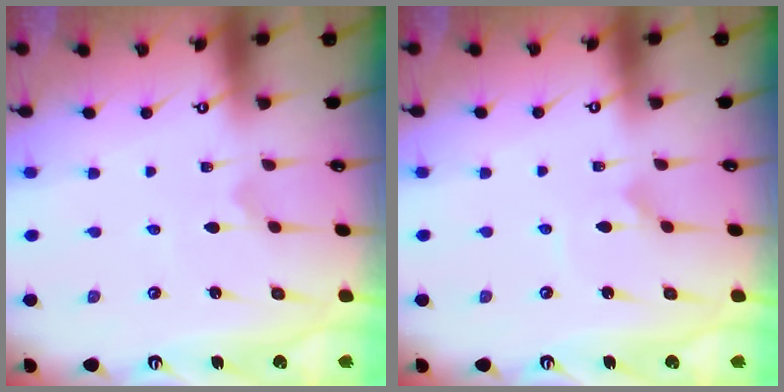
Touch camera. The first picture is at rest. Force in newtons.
{"total": 1.6, "press": 1.6, "slide": 0.1}